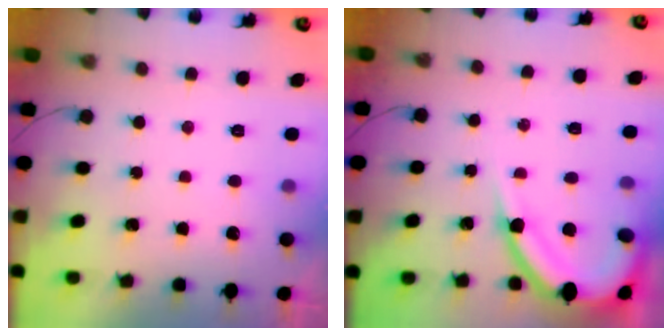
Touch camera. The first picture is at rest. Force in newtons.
{"total": 10.6, "press": 10.6, "slide": 0.8}